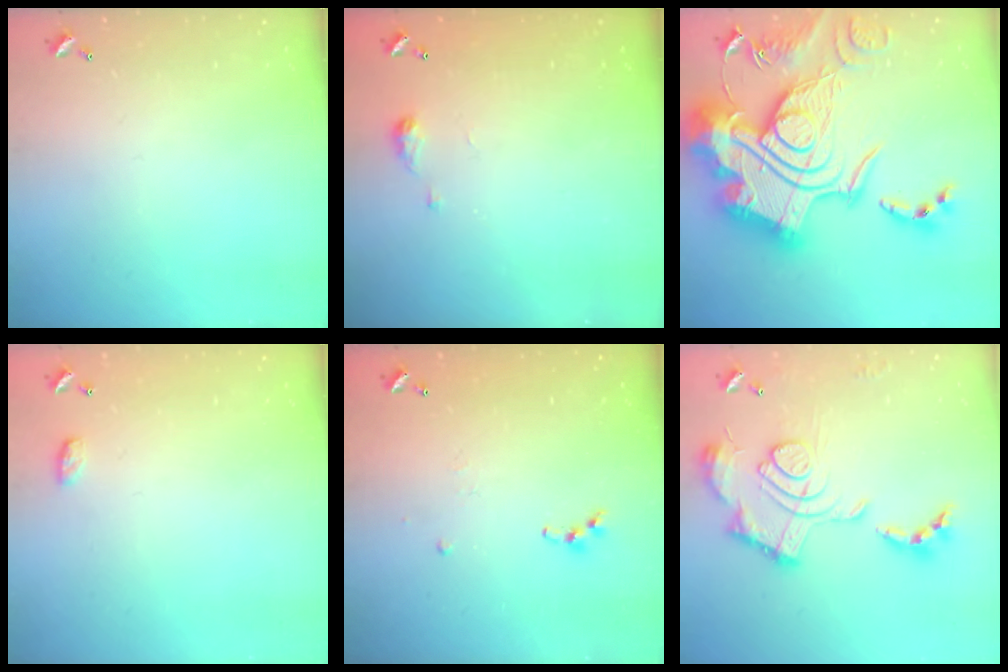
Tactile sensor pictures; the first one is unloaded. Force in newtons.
{"total": 4.8, "press": 4.7, "slide": 0.6}
{"total": 0.7, "press": 0.7, "slide": 0.1}
{"total": 3.4, "press": 3.4, "slide": 0.5}
{"total": 7.2, "press": 7.1, "slide": 0.7}
{"total": 2.4, "press": 1.9, "slide": 1.5}